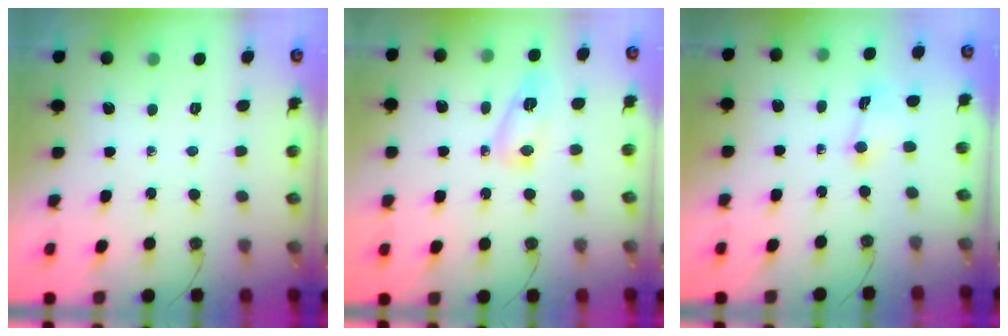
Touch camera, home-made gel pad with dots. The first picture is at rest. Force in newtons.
{"total": 6.1, "press": 6.0, "slide": 0.8}
{"total": 1.3, "press": 1.2, "slide": 0.5}